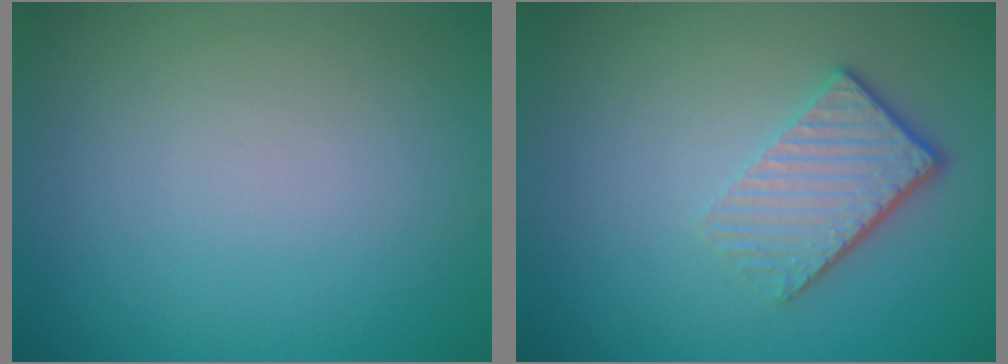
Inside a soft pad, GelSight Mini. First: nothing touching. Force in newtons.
{"total": 4.2, "press": 2.8, "slide": 3.1}